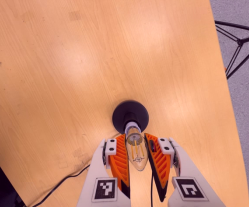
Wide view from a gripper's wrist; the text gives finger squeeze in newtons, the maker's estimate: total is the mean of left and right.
{"total": 15.2, "left": 15.2, "right": 15.2}